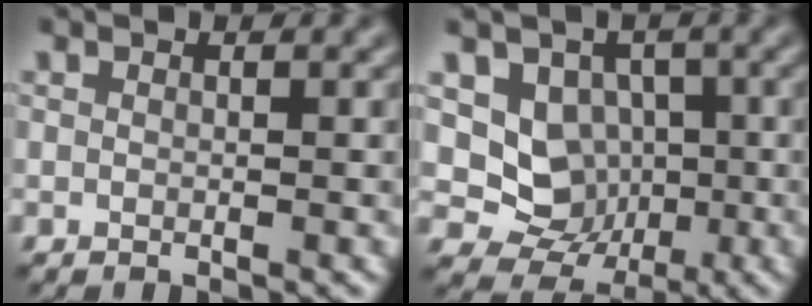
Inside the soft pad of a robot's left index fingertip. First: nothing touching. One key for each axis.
{"total": 5.6, "fx": 0.1, "fy": 5.0, "fz": 2.7, "tx": -0.035, "ty": -0.013, "tz": -0.005}